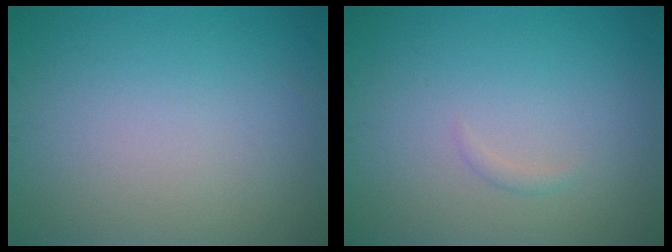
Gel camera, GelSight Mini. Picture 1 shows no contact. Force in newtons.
{"total": 0.5, "press": 0.5, "slide": 0.0}